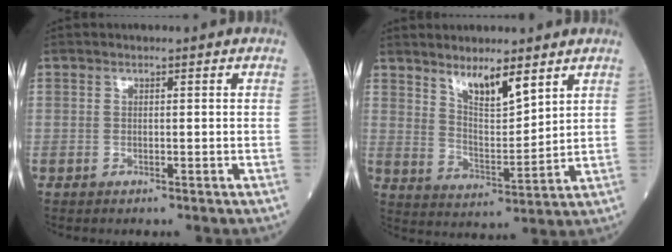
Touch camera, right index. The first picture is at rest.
{"total": 7.2, "force": [5.2, 1.4, 4.7], "torque": [-0.088, -0.013, 0.099]}